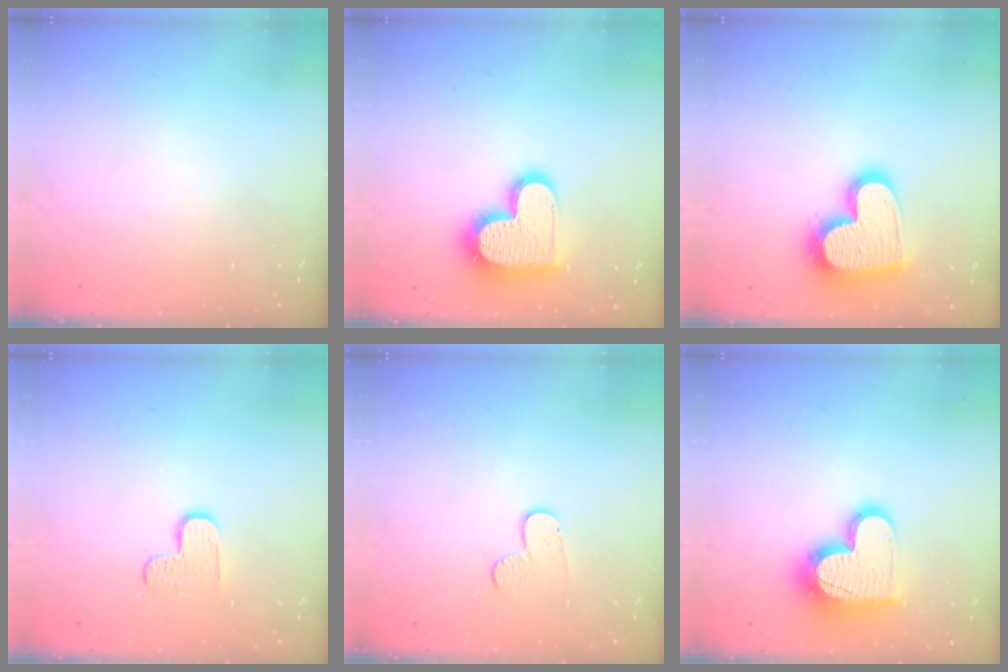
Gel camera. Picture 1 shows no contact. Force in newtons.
{"total": 17.0, "press": 16.9, "slide": 1.3}
{"total": 20.9, "press": 20.8, "slide": 1.6}
{"total": 5.7, "press": 5.7, "slide": 0.4}
{"total": 7.1, "press": 7.1, "slide": 0.6}
{"total": 16.7, "press": 16.7, "slide": 1.4}